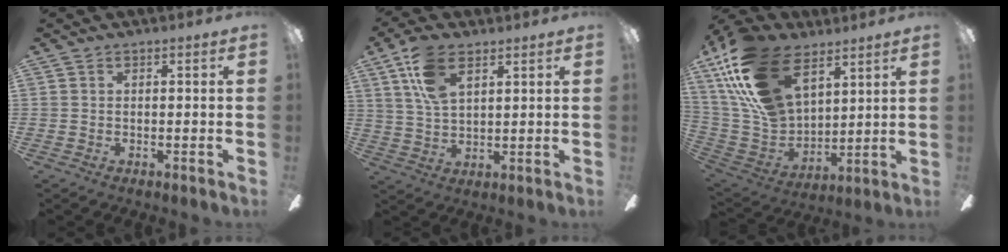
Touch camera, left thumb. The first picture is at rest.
{"total": 11.0, "force": [5.7, 5.5, 7.7], "torque": [-0.156, 0.000, 0.106]}
{"total": 24.6, "force": [13.5, 13.8, 15.3], "torque": [-0.341, -0.056, 0.243]}